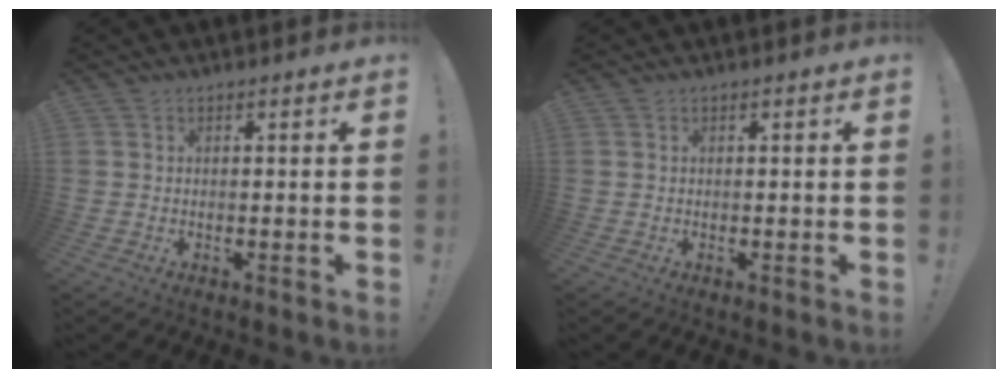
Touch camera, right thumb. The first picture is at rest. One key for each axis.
{"total": 0.0}